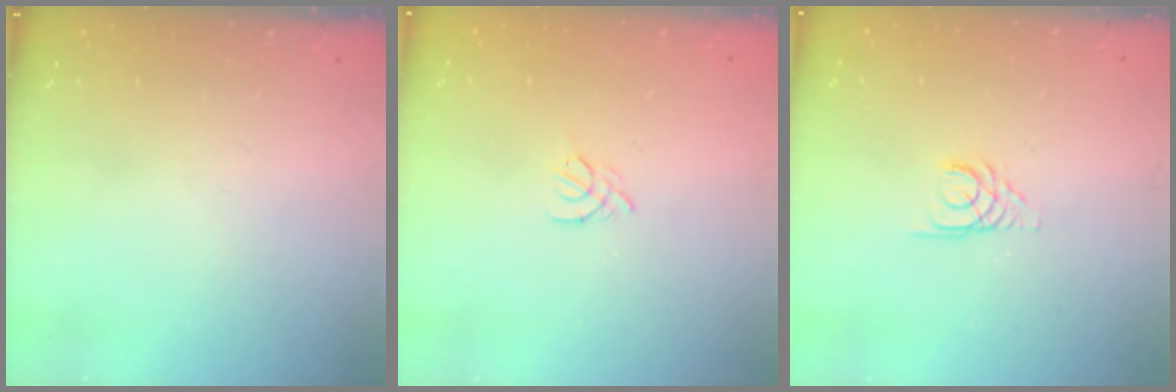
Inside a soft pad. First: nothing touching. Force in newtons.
{"total": 2.5, "press": 2.4, "slide": 0.6}
{"total": 3.4, "press": 3.3, "slide": 0.3}